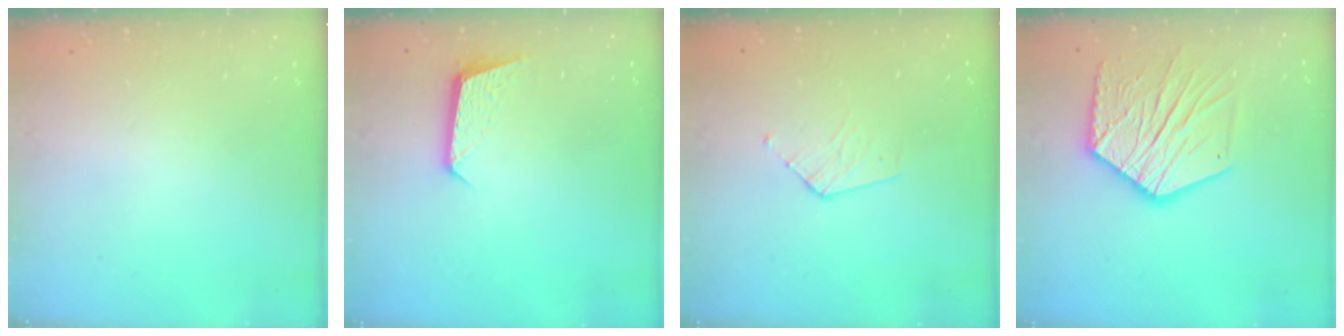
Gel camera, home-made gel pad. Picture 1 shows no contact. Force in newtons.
{"total": 7.0, "press": 6.9, "slide": 0.5}
{"total": 3.4, "press": 3.3, "slide": 0.3}
{"total": 17.0, "press": 17.0, "slide": 1.5}